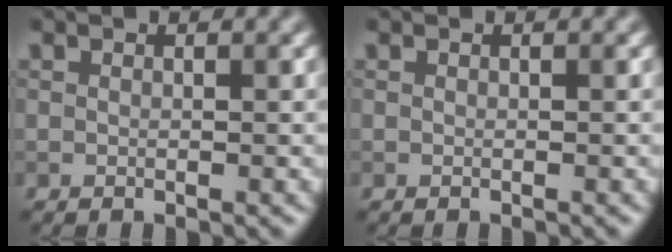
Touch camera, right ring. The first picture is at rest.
{"total": 0.0}